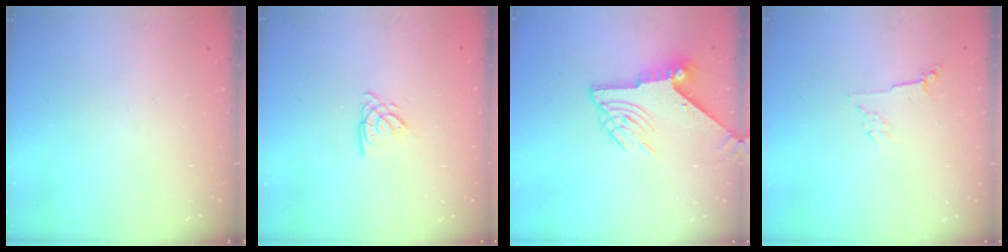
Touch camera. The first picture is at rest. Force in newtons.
{"total": 3.1, "press": 3.1, "slide": 0.3}
{"total": 9.2, "press": 9.2, "slide": 0.7}
{"total": 2.8, "press": 2.7, "slide": 0.6}